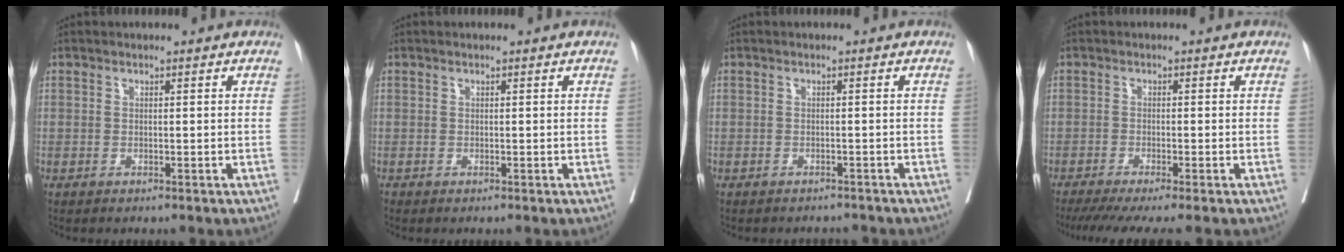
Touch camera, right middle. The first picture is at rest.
{"total": 0.0}
{"total": 3.6, "force": [-3.5, 0.9, 0.3], "torque": [0.001, -0.001, -0.041]}
{"total": 8.4, "force": [-6.9, -0.2, 4.9], "torque": [-0.056, -0.017, -0.106]}